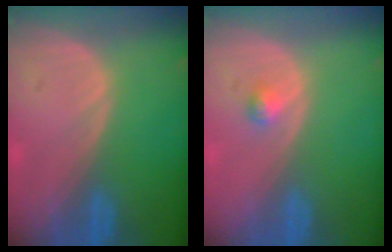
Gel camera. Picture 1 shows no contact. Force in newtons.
{"total": 1.3, "press": 1.2, "slide": 0.1}